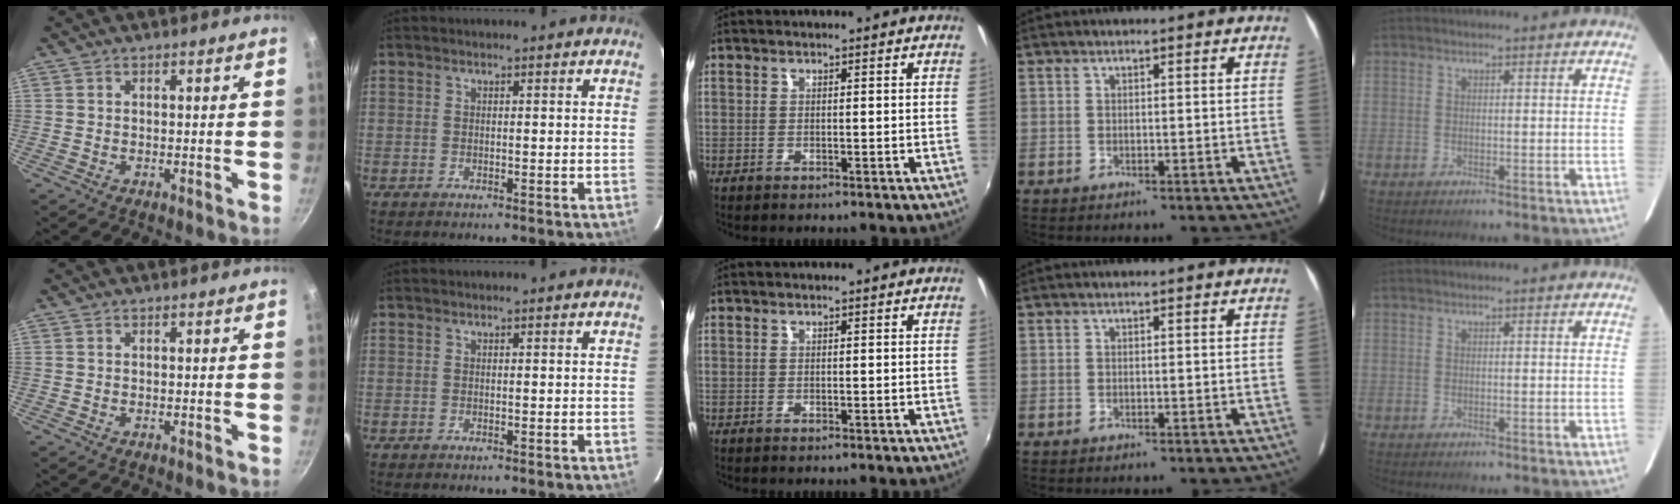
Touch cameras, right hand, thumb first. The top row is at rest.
{}